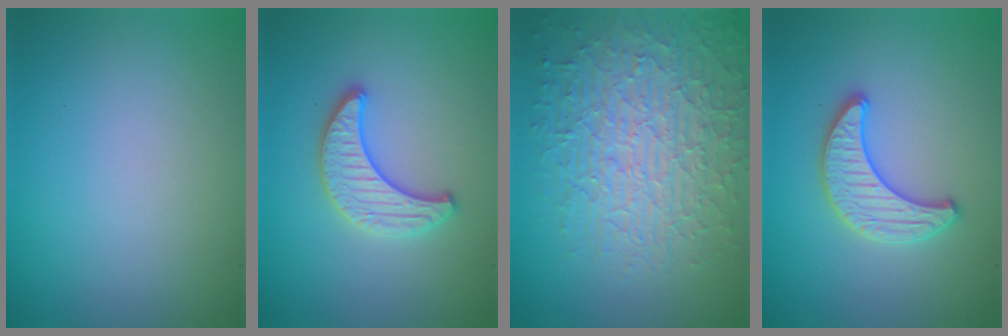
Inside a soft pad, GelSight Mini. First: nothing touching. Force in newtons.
{"total": 3.3, "press": 3.2, "slide": 1.0}
{"total": 8.2, "press": 5.9, "slide": 5.7}
{"total": 2.7, "press": 2.7, "slide": 0.1}